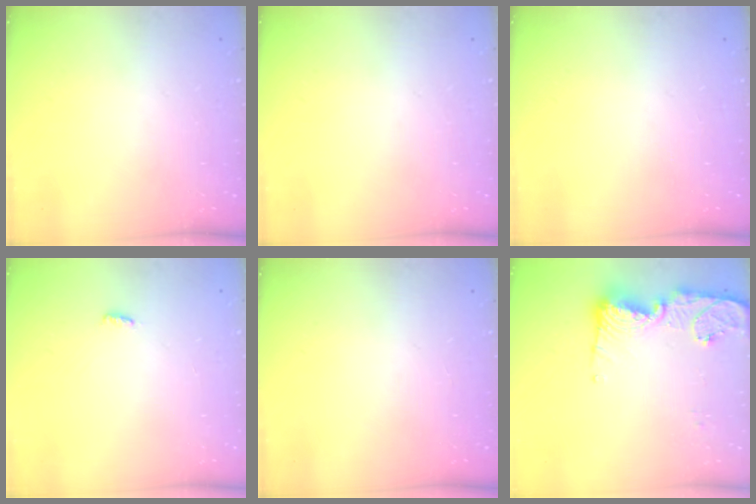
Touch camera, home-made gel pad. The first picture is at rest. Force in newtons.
{"total": 0.0}
{"total": 0.0}
{"total": 3.1, "press": 2.7, "slide": 1.5}
{"total": 0.0}
{"total": 13.5, "press": 13.4, "slide": 1.3}